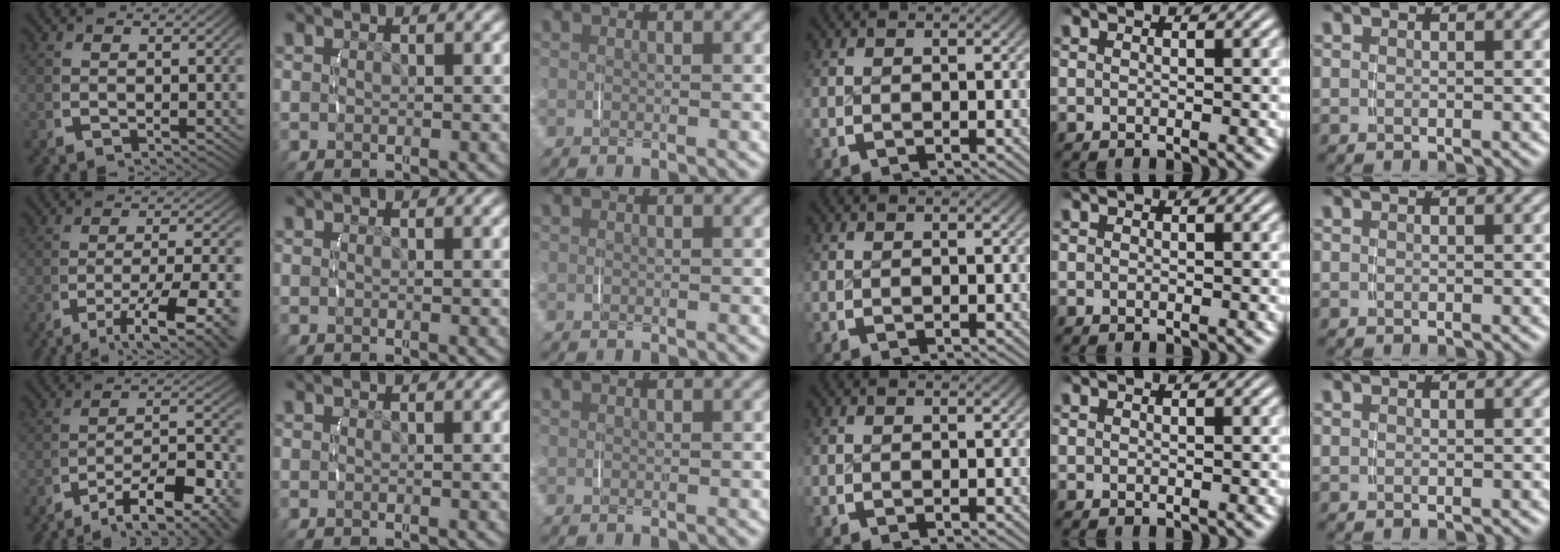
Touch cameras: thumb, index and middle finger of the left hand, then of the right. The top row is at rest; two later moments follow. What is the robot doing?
{"motion": "lift_and_place", "object": "jewelry box"}